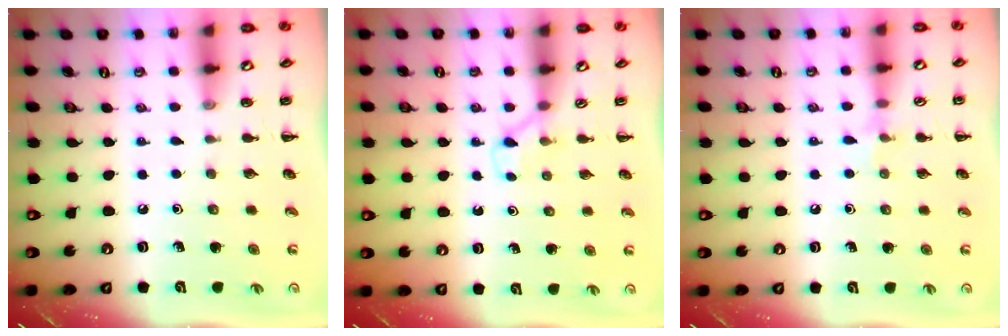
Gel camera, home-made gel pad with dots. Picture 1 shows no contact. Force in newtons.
{"total": 2.8, "press": 2.6, "slide": 1.0}
{"total": 5.3, "press": 5.0, "slide": 1.9}